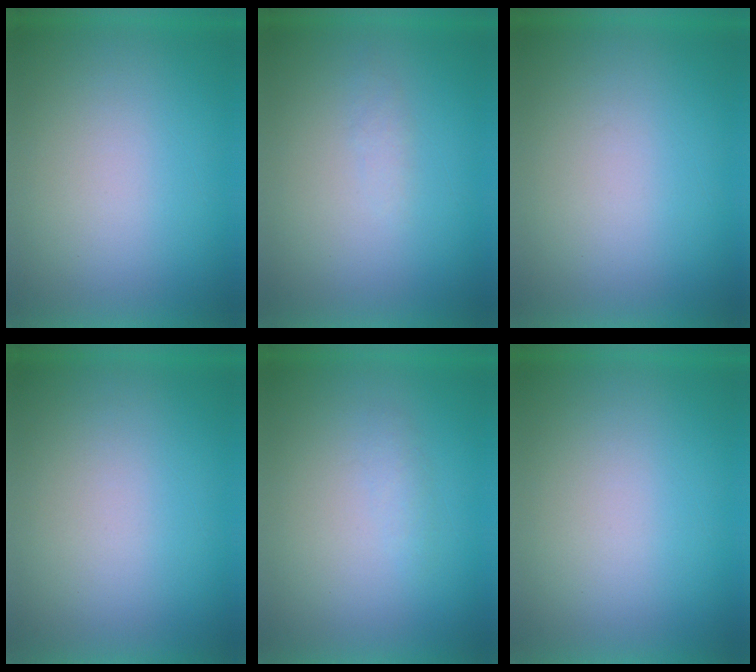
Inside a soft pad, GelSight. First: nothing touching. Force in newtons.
{"total": 1.2}
{"total": 0.0}
{"total": 0.0}
{"total": 1.2}
{"total": 3.0}